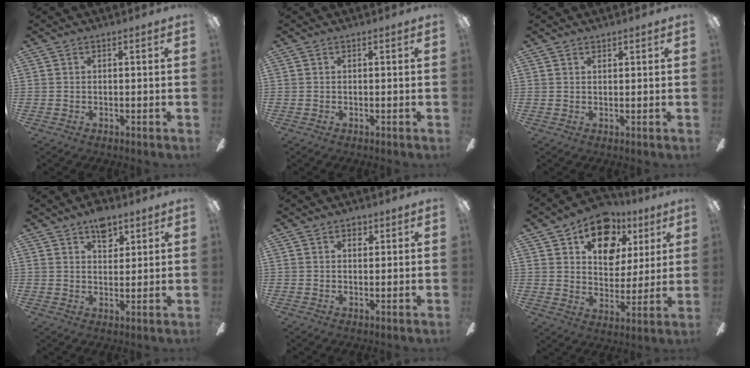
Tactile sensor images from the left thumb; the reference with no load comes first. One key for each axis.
{"total": 0.0}
{"total": 1.0, "fx": 1.0, "fy": 0.0, "fz": -0.1, "tx": 0.000, "ty": -0.002, "tz": 0.019}
{"total": 6.7, "fx": 4.5, "fy": 3.5, "fz": 3.4, "tx": -0.036, "ty": -0.017, "tz": 0.078}
{"total": 1.9, "fx": 1.4, "fy": 1.1, "fz": 0.8, "tx": -0.002, "ty": -0.004, "tz": 0.022}
{"total": 16.0, "fx": 9.2, "fy": 10.4, "fz": 7.9, "tx": -0.116, "ty": -0.040, "tz": 0.167}